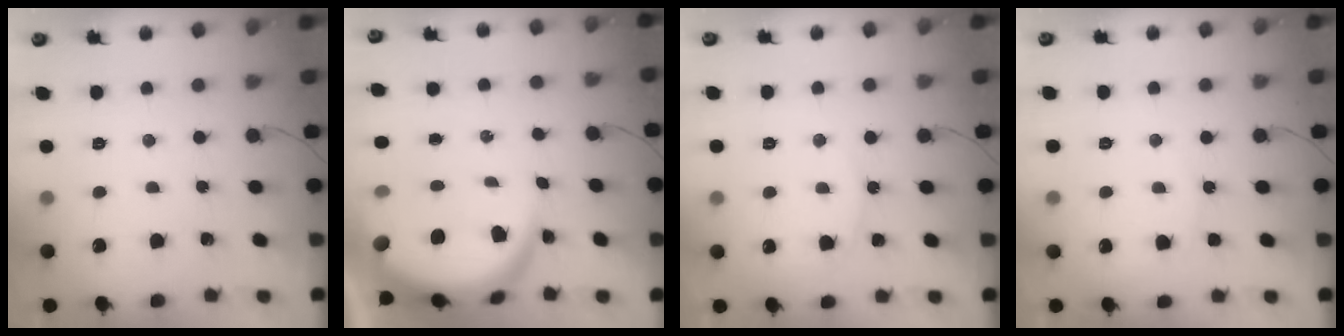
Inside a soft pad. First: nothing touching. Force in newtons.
{"total": 10.0, "press": 9.9, "slide": 1.0}
{"total": 6.6, "press": 6.6, "slide": 0.7}
{"total": 3.9, "press": 3.9, "slide": 0.5}